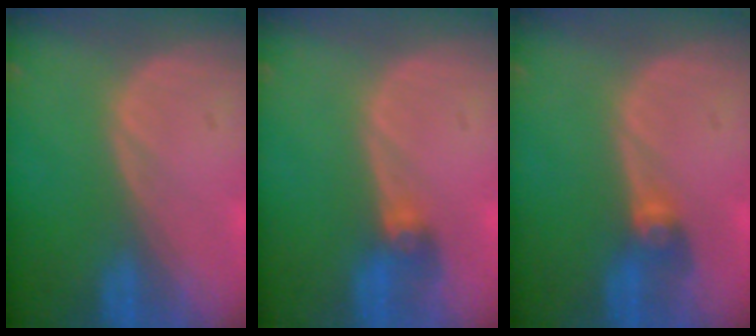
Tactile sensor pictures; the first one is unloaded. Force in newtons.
{"total": 2.6, "press": 2.6, "slide": 0.6}
{"total": 2.7, "press": 2.7, "slide": 0.3}